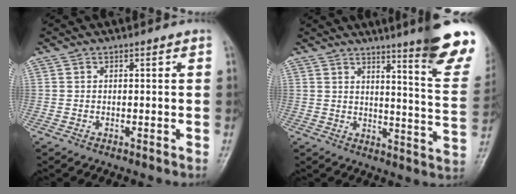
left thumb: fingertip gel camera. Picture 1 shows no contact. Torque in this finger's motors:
{"motor_torque": [3.16, 1.85, 1.19, -1.58, 0.07]}